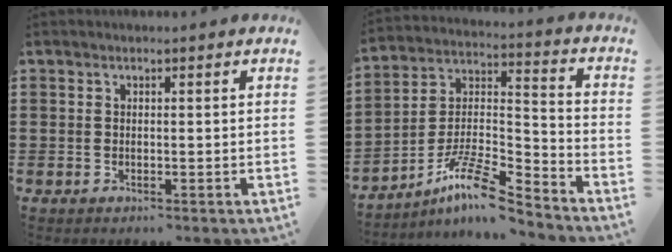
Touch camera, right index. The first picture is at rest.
{"total": 11.1, "force": [-8.7, 1.9, 6.6], "torque": [-0.129, 0.012, -0.171]}